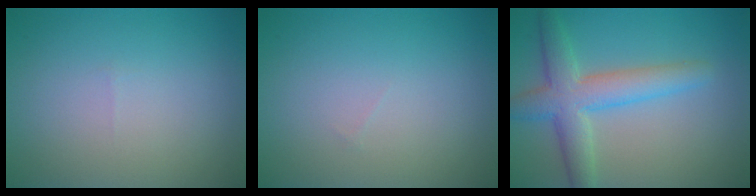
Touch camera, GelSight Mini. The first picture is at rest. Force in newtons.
{"total": 0.0}
{"total": 5.4, "press": 5.3, "slide": 0.2}